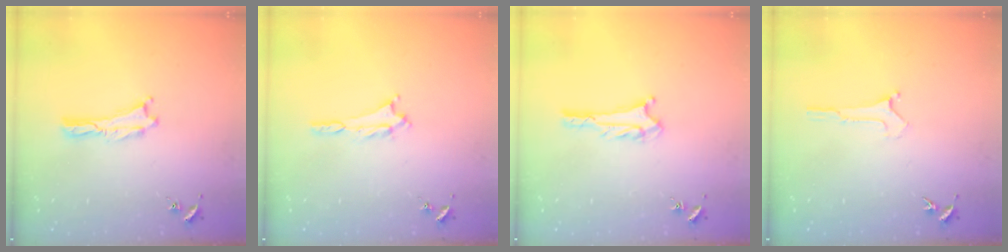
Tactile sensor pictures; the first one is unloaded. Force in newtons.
{"total": 1.2, "press": 1.2, "slide": 0.2}
{"total": 2.8, "press": 2.8, "slide": 0.2}
{"total": 0.0}